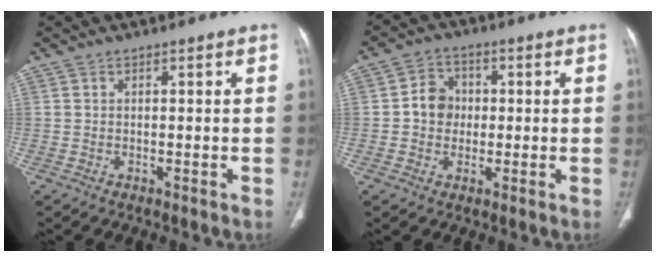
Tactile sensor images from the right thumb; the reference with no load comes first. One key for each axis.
{"total": 6.1, "fx": 0.0, "fy": 5.4, "fz": 2.8, "tx": -0.022, "ty": 0.012, "tz": -0.008}